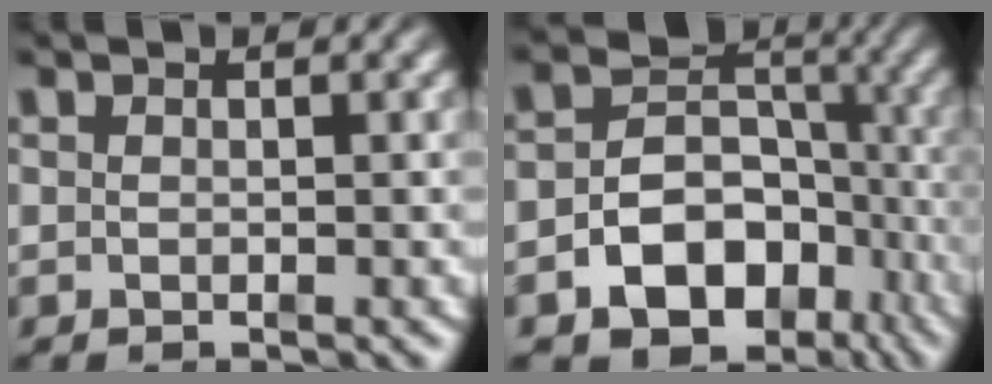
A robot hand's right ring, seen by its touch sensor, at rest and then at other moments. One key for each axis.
{"total": 16.2, "fx": -6.7, "fy": 13.0, "fz": 6.9, "tx": -0.132, "ty": -0.071, "tz": -0.093}